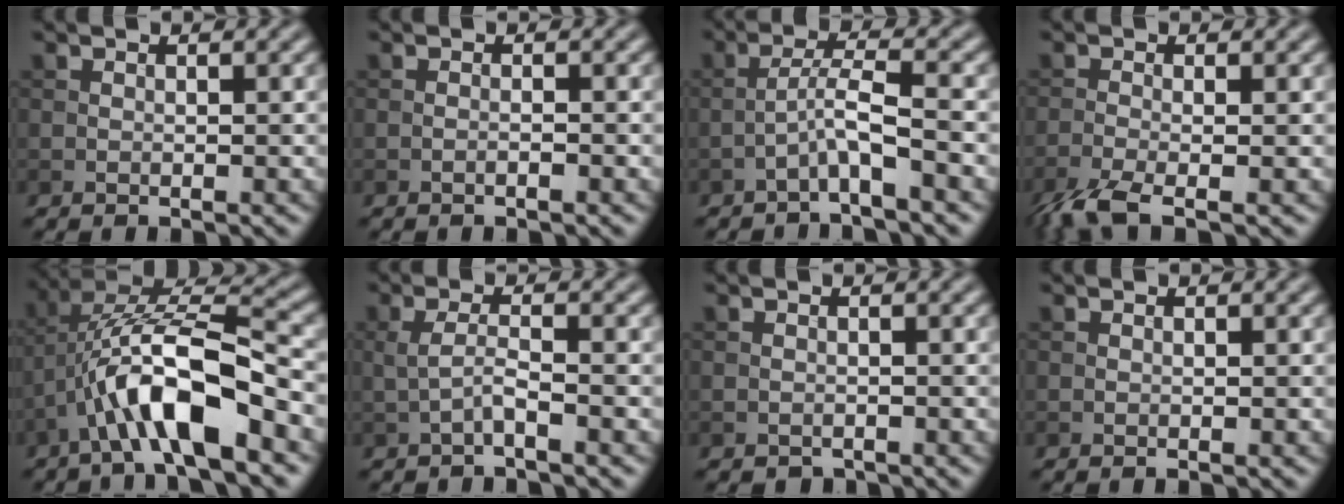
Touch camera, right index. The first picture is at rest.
{"total": 0.6, "force": [-0.4, 0.0, 0.5], "torque": [-0.010, 0.001, -0.009]}
{"total": 2.9, "force": [-1.7, 0.0, 2.4], "torque": [-0.048, 0.018, -0.039]}
{"total": 4.3, "force": [-2.8, 1.1, 3.0], "torque": [-0.068, -0.013, -0.066]}
{"total": 9.5, "force": [-3.6, 3.0, 8.3], "torque": [-0.155, 0.015, -0.063]}
{"total": 1.9, "force": [-0.6, 0.2, 1.8], "torque": [-0.040, 0.006, -0.017]}
{"total": 0.7, "force": [-0.6, 0.4, 0.0], "torque": [0.003, -0.005, -0.010]}
{"total": 0.0}